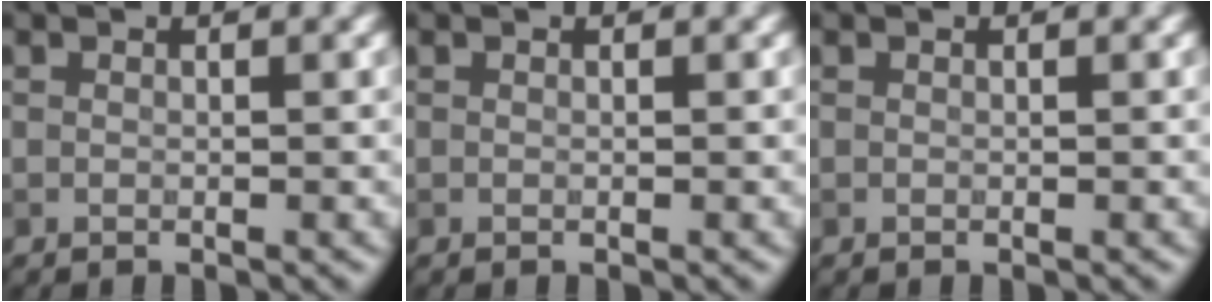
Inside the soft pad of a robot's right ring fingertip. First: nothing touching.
{"total": 0.0}
{"total": 0.0}